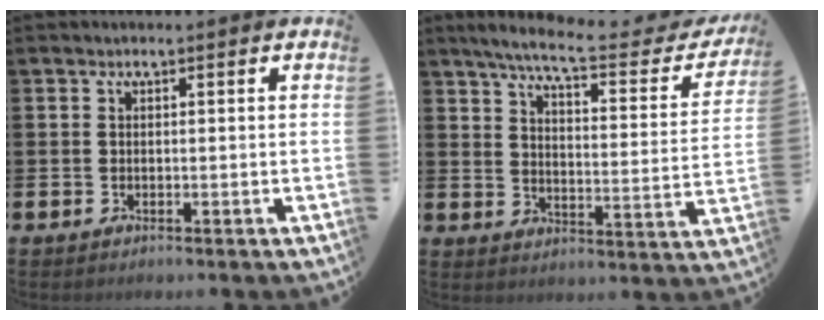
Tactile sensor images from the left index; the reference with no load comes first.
{"total": 7.3, "force": [6.3, 0.7, 3.5], "torque": [-0.089, -0.041, 0.101]}